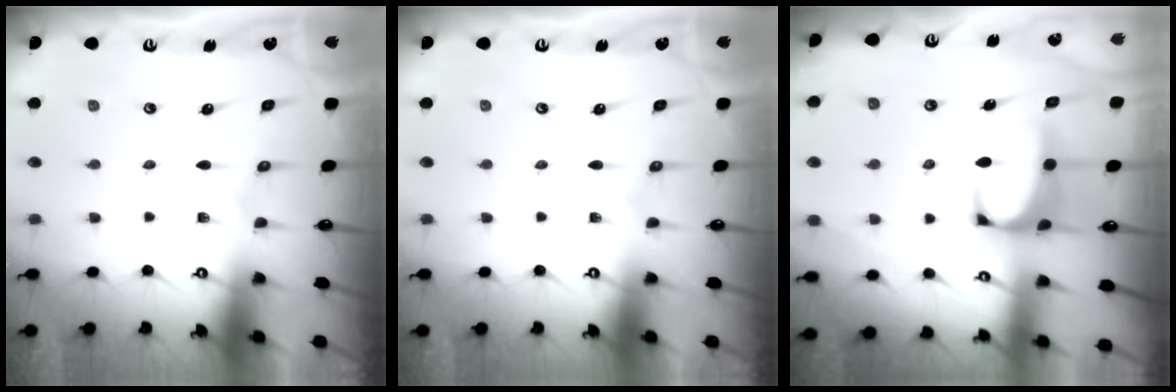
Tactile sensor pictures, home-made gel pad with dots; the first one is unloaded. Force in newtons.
{"total": 0.0}
{"total": 1.6, "press": 1.4, "slide": 0.8}